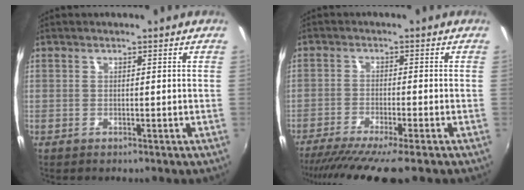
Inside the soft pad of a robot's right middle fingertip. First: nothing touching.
{"total": 10.2, "force": [-8.3, -0.2, 5.9], "torque": [-0.122, -0.034, -0.134]}